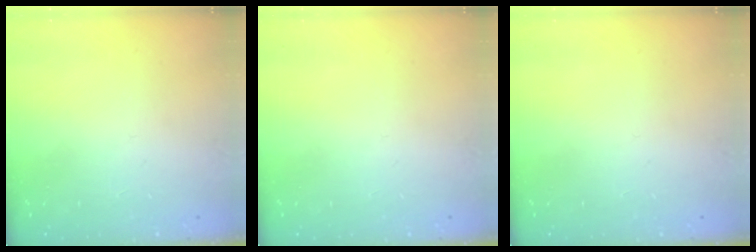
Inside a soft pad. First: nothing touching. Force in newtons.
{"total": 0.0}
{"total": 0.0}